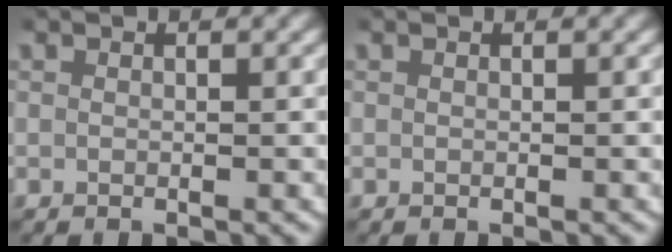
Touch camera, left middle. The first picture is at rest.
{"total": 0.0}